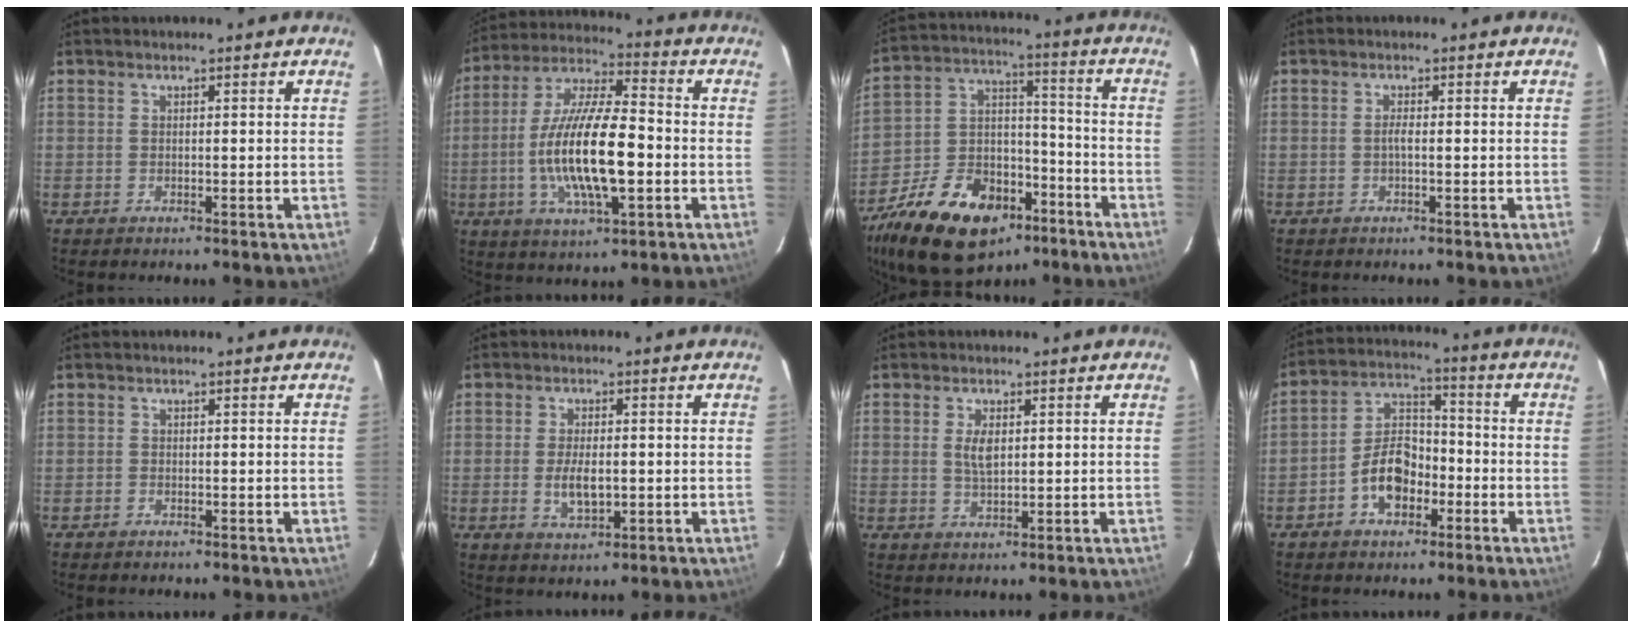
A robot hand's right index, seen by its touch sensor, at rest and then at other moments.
{"total": 17.8, "force": [-3.3, 5.1, 16.7], "torque": [-0.329, -0.006, -0.062]}
{"total": 24.5, "force": [-14.9, 14.0, 13.5], "torque": [-0.284, 0.014, -0.233]}
{"total": 1.0, "force": [-0.3, 0.0, 1.0], "torque": [-0.020, 0.002, -0.007]}
{"total": 0.6, "force": [-0.5, 0.4, 0.1], "torque": [-0.003, 0.002, -0.010]}
{"total": 5.4, "force": [-0.8, 2.6, 4.7], "torque": [-0.092, -0.007, -0.010]}
{"total": 3.7, "force": [0.8, 1.8, 3.2], "torque": [-0.060, 0.000, 0.016]}
{"total": 9.2, "force": [-4.0, 5.8, 5.9], "torque": [-0.112, 0.028, -0.064]}